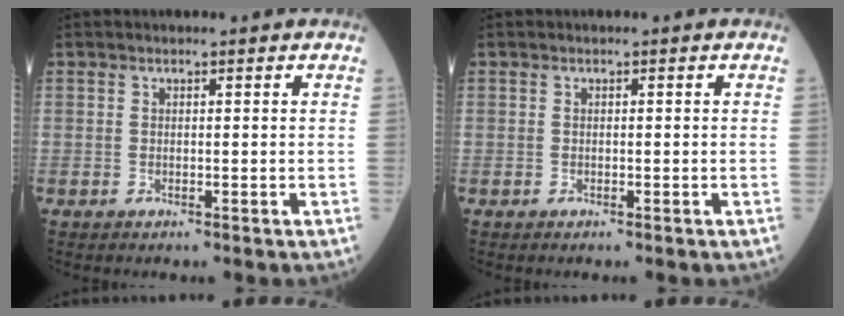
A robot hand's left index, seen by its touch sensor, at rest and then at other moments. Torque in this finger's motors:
{"motor_torque": [0.00, 0.00, 0.00, 0.00]}